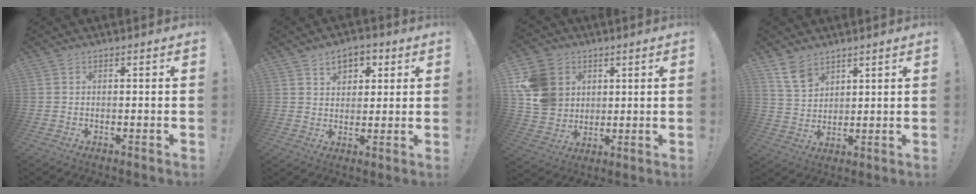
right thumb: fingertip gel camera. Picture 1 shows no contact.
{"total": 7.1, "force": [3.5, 5.2, 3.4], "torque": [-0.035, -0.014, 0.061]}
{"total": 14.2, "force": [4.0, 12.3, 5.9], "torque": [-0.100, -0.012, 0.086]}
{"total": 8.0, "force": [5.9, 4.5, 3.1], "torque": [-0.060, -0.030, 0.117]}